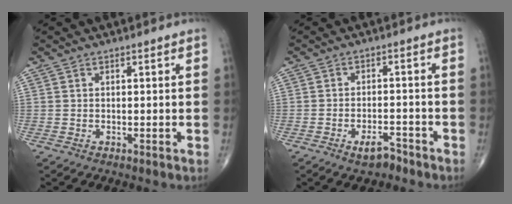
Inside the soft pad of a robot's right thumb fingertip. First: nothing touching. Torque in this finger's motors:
{"motor_torque": [-0.06, 0.22, -0.09, 0.10, 0.10]}